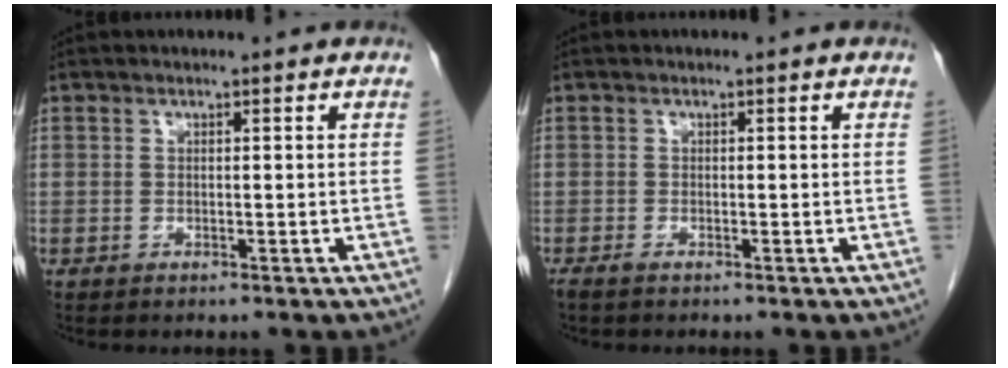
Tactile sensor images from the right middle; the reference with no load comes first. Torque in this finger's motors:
{"motor_torque": [-0.01, 0.07, 0.01, 0.01]}